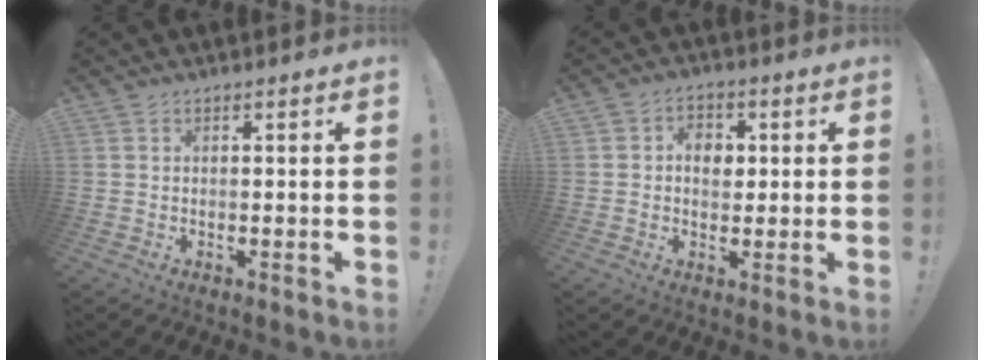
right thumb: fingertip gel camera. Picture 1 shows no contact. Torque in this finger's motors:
{"motor_torque": [-0.06, 0.09, -0.09, 0.09, -0.01]}